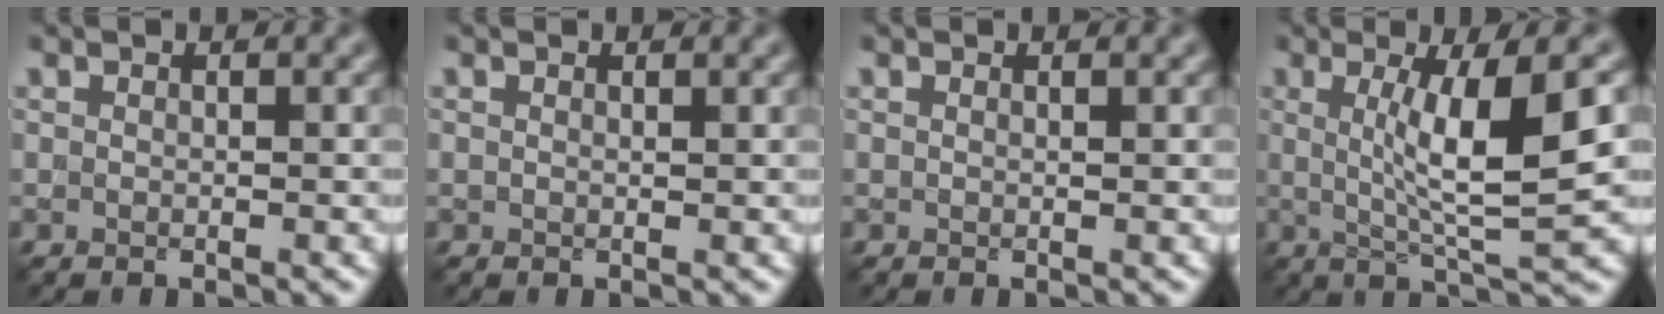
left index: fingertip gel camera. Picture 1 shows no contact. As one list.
[{"total": 0.0}, {"total": 0.0}, {"total": 7.3, "force": [0.8, 1.2, 7.1], "torque": [-0.114, -0.005, 0.018]}]